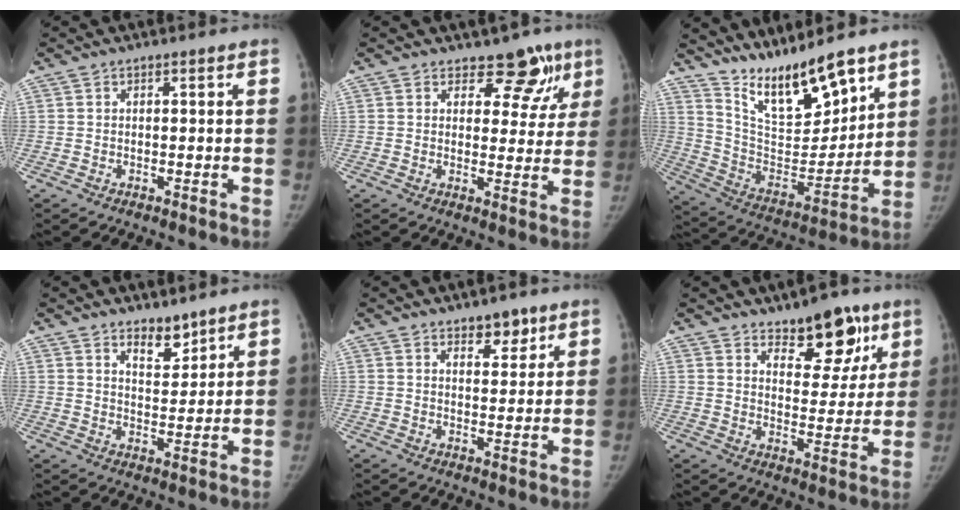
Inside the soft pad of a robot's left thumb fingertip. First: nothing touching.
{"total": 7.3, "force": [5.1, 4.6, 2.3], "torque": [0.014, -0.028, 0.057]}
{"total": 16.9, "force": [13.2, 4.6, 9.4], "torque": [-0.119, -0.082, 0.251]}
{"total": 5.2, "force": [4.2, 2.3, 2.2], "torque": [-0.013, -0.036, 0.071]}
{"total": 4.8, "force": [3.3, 2.4, 2.5], "torque": [-0.009, -0.022, 0.050]}
{"total": 12.1, "force": [8.1, 5.9, 6.8], "torque": [-0.043, -0.051, 0.120]}